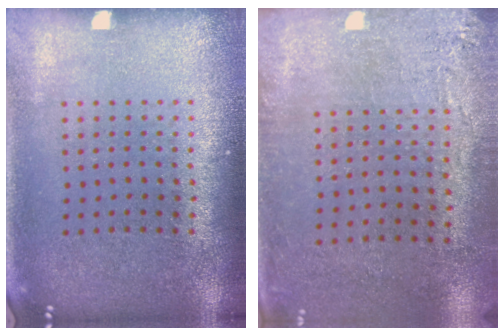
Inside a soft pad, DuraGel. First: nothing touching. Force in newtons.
{"total": 2.8, "press": 2.4, "slide": 1.6}